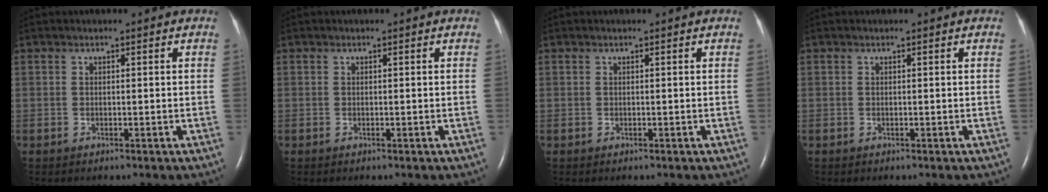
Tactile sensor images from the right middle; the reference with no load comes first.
{"total": 0.0}
{"total": 0.0}
{"total": 0.0}